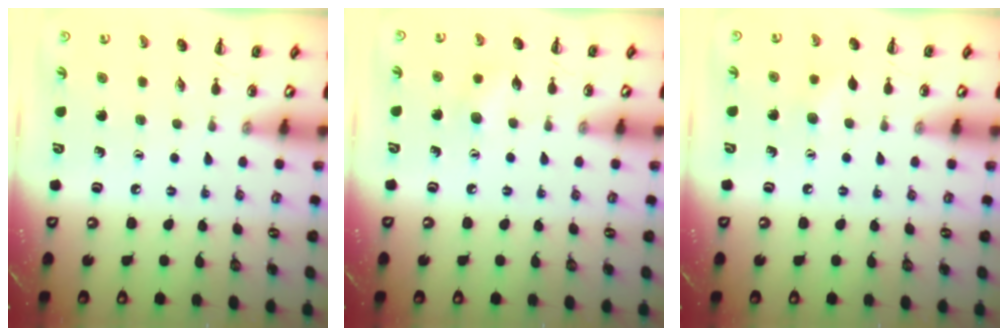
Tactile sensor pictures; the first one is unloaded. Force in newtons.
{"total": 5.7, "press": 5.5, "slide": 1.3}
{"total": 5.1, "press": 4.9, "slide": 1.3}